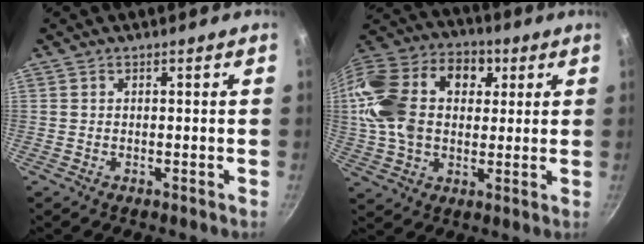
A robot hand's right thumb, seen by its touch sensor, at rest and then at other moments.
{"total": 23.7, "force": [4.3, 16.8, 16.1], "torque": [-0.309, 0.035, 0.063]}